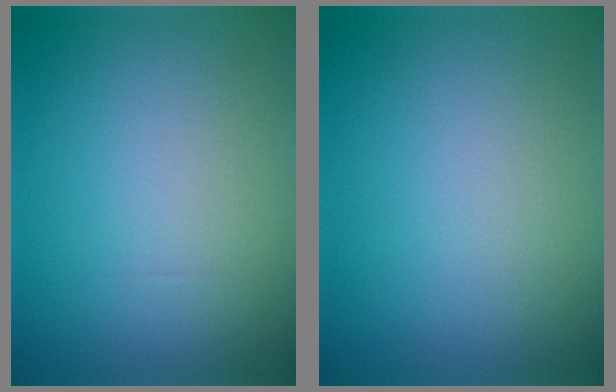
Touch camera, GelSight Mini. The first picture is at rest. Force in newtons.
{"total": 0.0}